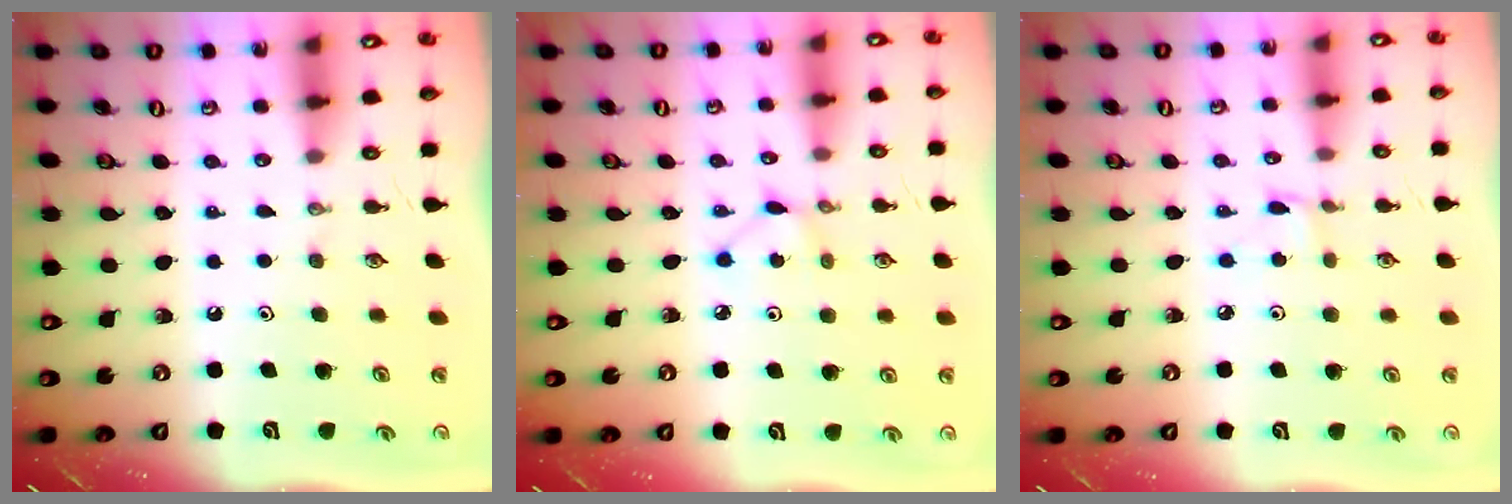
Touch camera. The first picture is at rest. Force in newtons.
{"total": 2.1, "press": 2.1, "slide": 0.1}
{"total": 1.2, "press": 1.2, "slide": 0.1}